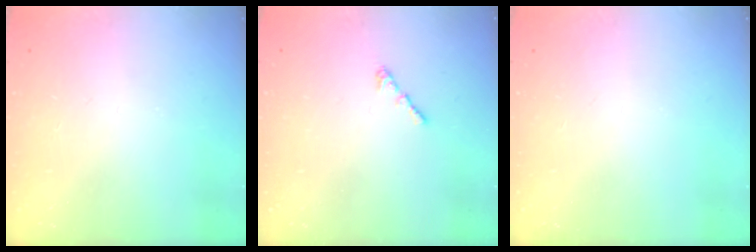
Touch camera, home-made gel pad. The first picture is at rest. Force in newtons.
{"total": 1.3, "press": 1.2, "slide": 0.6}
{"total": 0.0}